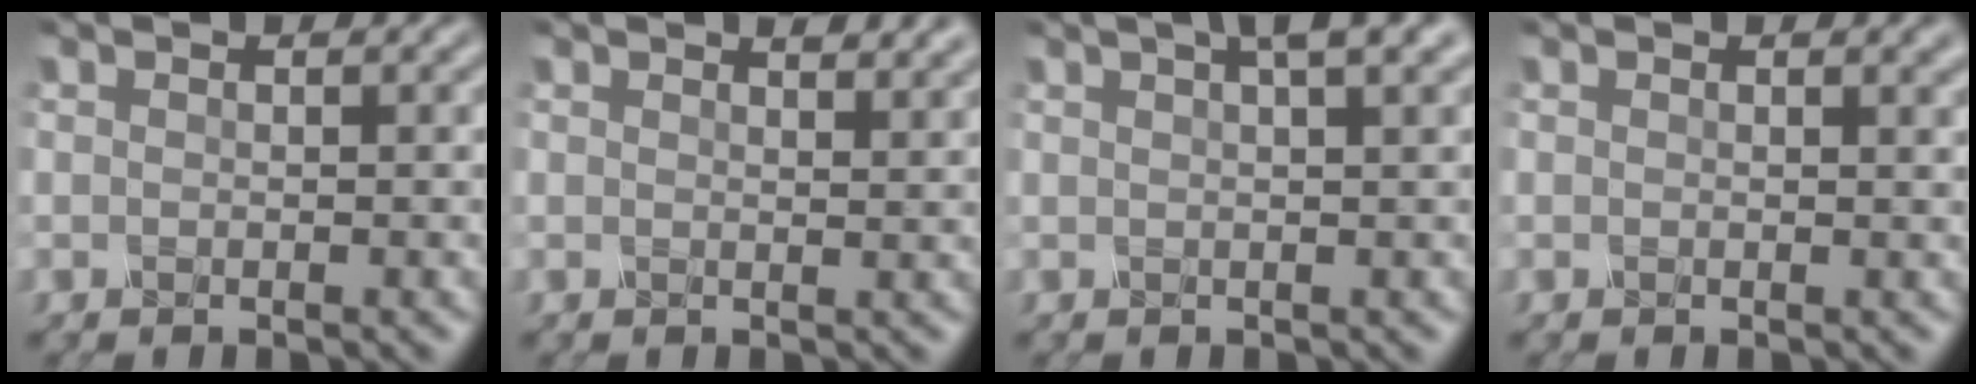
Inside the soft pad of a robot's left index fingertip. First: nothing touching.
{"total": 2.1, "force": [1.8, 0.5, 1.0], "torque": [-0.009, 0.001, 0.021]}
{"total": 4.2, "force": [2.4, 0.9, 3.3], "torque": [-0.033, 0.013, 0.022]}
{"total": 1.4, "force": [1.0, 0.4, 0.9], "torque": [-0.007, 0.002, 0.014]}